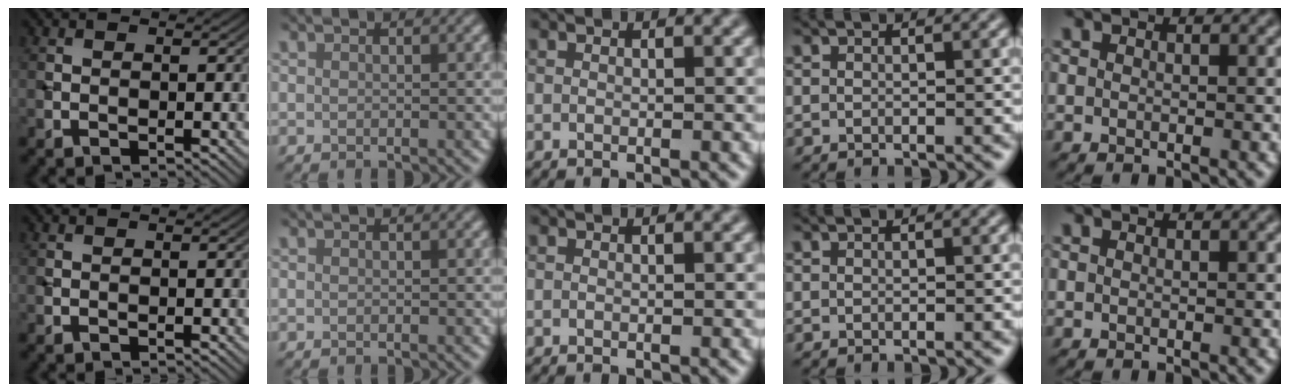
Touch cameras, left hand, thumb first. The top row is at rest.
{}